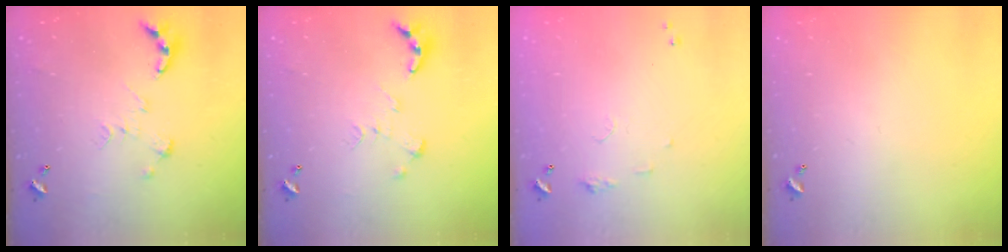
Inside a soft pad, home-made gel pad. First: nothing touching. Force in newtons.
{"total": 0.0}
{"total": 6.3, "press": 6.3, "slide": 0.7}
{"total": 0.0}